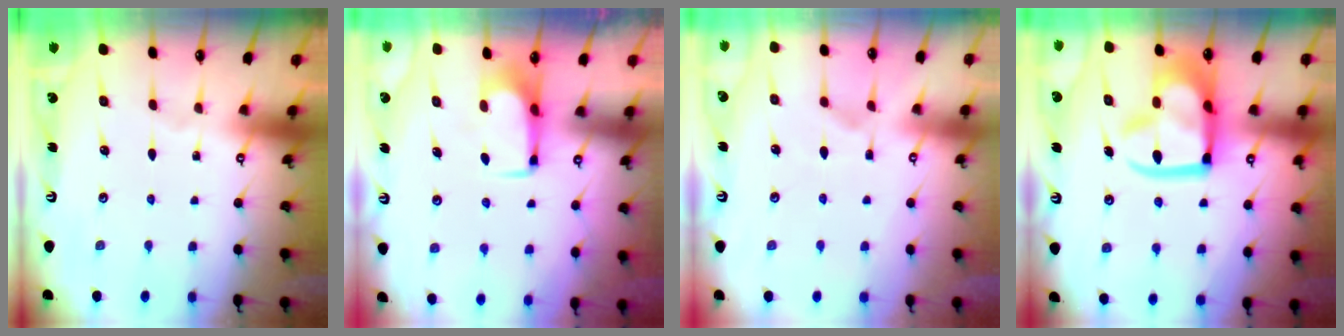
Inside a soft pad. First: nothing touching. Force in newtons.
{"total": 1.7, "press": 1.6, "slide": 0.5}
{"total": 2.0, "press": 1.5, "slide": 1.3}
{"total": 17.7, "press": 17.6, "slide": 2.1}